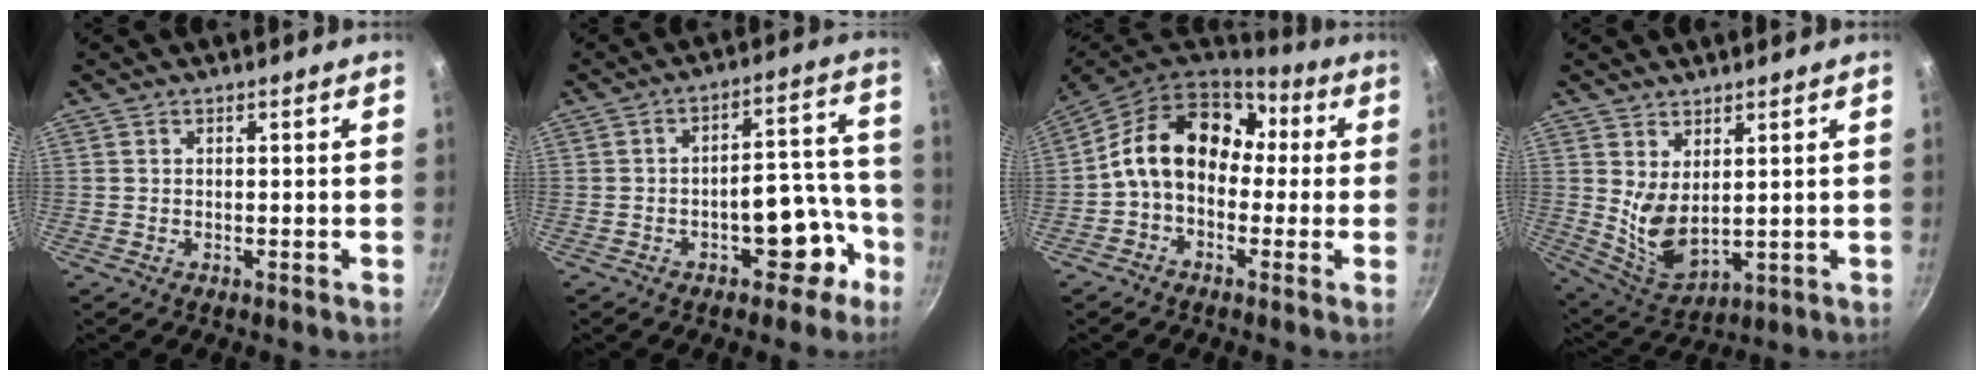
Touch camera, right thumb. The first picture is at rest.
{"total": 10.5, "force": [-4.9, 6.0, 7.1], "torque": [-0.032, 0.074, -0.055]}
{"total": 17.5, "force": [2.0, 13.0, 11.5], "torque": [-0.169, 0.044, 0.015]}
{"total": 8.0, "force": [2.5, 4.2, 6.3], "torque": [-0.106, -0.040, 0.063]}